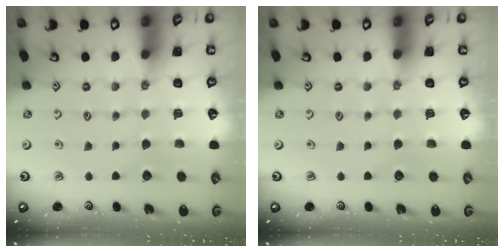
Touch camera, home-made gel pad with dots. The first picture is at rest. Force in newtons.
{"total": 0.0}